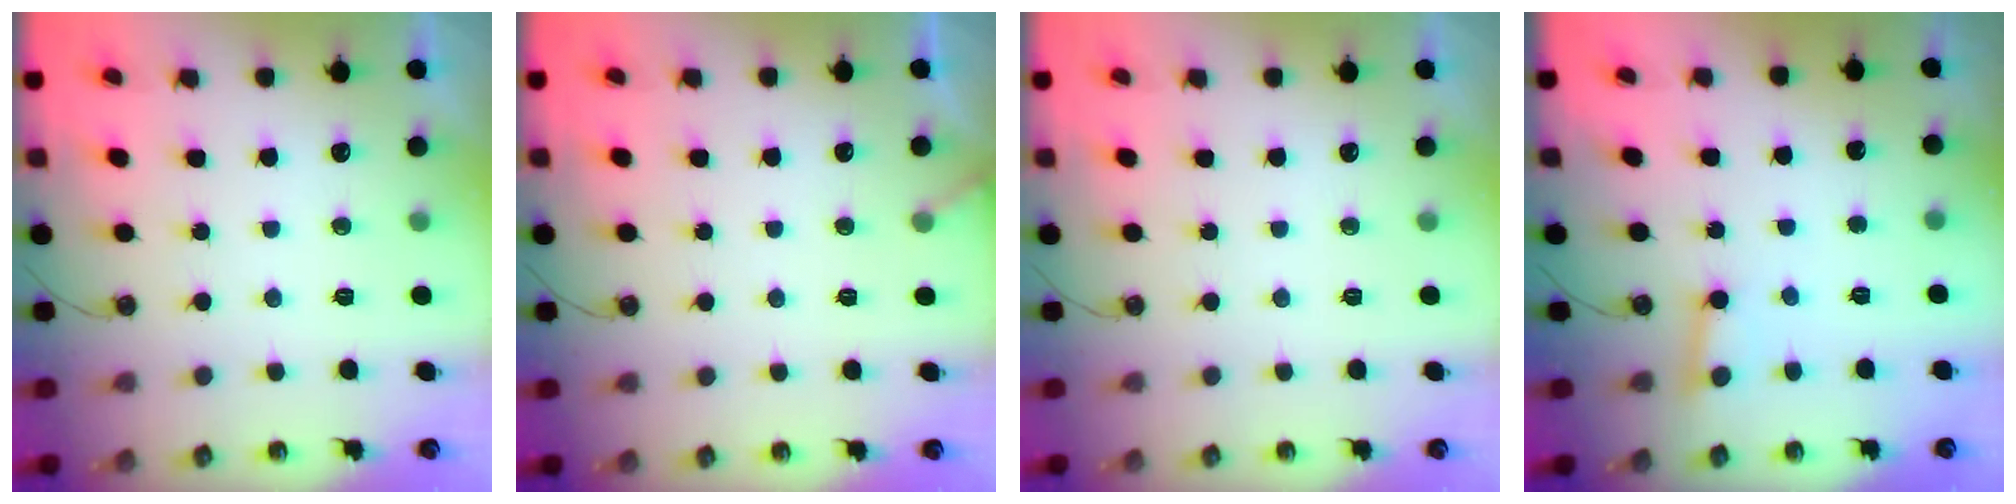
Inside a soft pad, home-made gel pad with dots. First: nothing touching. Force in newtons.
{"total": 2.5, "press": 2.5, "slide": 0.2}
{"total": 0.0}
{"total": 2.6, "press": 2.5, "slide": 0.8}